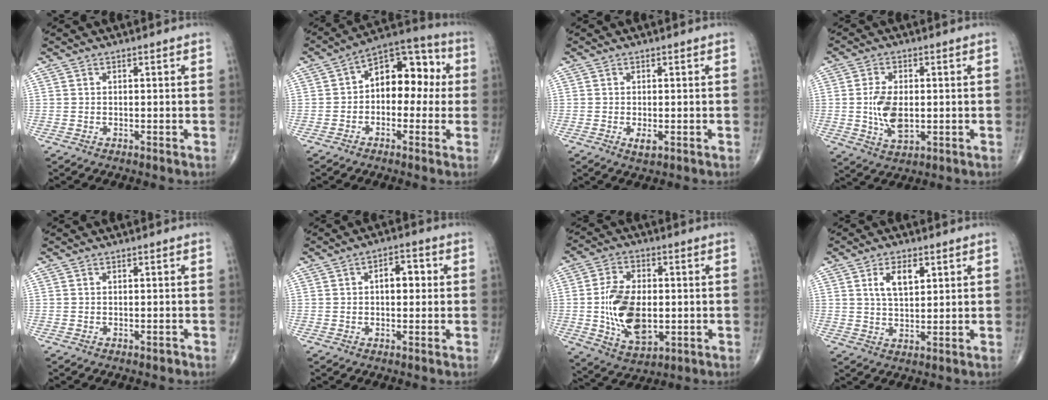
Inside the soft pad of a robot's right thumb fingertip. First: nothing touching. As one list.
[{"total": 12.4, "force": [0.7, 8.0, 9.4], "torque": [-0.089, 0.042, -0.009]}, {"total": 1.9, "force": [-0.5, 0.8, 1.6], "torque": [-0.027, -0.003, -0.006]}, {"total": 8.0, "force": [-0.3, 4.5, 6.6], "torque": [-0.122, -0.006, 0.000]}, {"total": 0.6, "force": [-0.4, 0.3, 0.3], "torque": [-0.002, 0.000, -0.007]}, {"total": 5.2, "force": [0.7, 2.9, 4.3], "torque": [-0.052, 0.017, 0.005]}, {"total": 14.5, "force": [-1.0, 8.6, 11.6], "torque": [-0.199, -0.003, -0.009]}, {"total": 6.0, "force": [2.4, 3.0, 4.6], "torque": [-0.074, -0.010, 0.046]}]